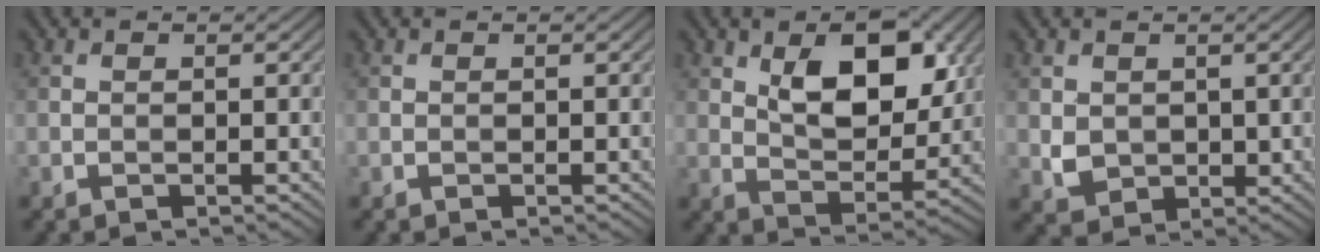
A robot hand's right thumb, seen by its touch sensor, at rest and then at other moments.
{"total": 0.0}
{"total": 10.2, "force": [3.8, 5.5, 7.8], "torque": [-0.131, -0.004, 0.064]}
{"total": 3.0, "force": [0.9, 2.6, 1.3], "torque": [-0.044, -0.010, 0.020]}